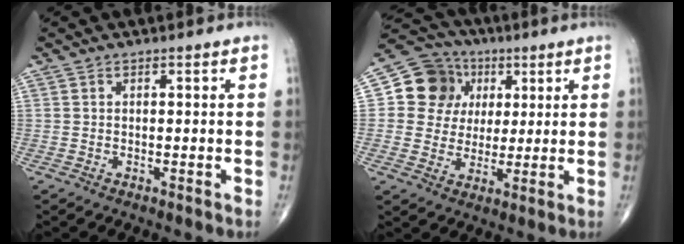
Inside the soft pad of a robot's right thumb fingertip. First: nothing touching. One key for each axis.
{"total": 11.8, "fx": 3.1, "fy": 10.6, "fz": 4.1, "tx": -0.034, "ty": 0.003, "tz": 0.047}